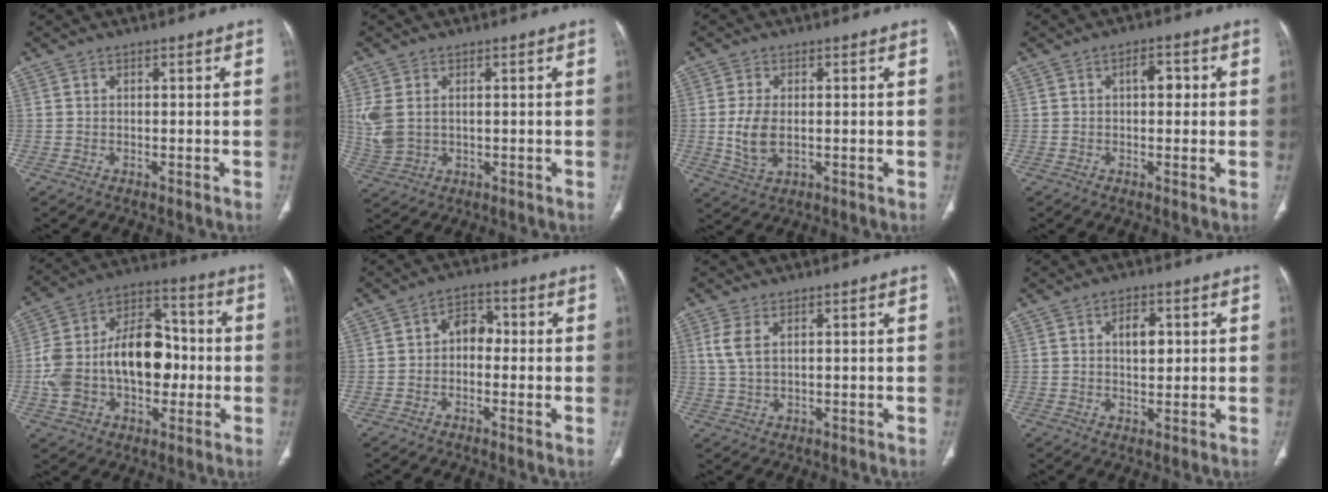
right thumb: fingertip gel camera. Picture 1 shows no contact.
{"total": 6.6, "force": [1.1, 4.5, 4.6], "torque": [-0.117, 0.001, 0.033]}
{"total": 6.0, "force": [-0.1, 3.3, 5.0], "torque": [-0.108, -0.008, 0.003]}
{"total": 4.6, "force": [0.6, 2.2, 4.0], "torque": [-0.048, 0.001, 0.005]}
{"total": 21.5, "force": [-1.9, 13.7, 16.5], "torque": [-0.271, 0.049, -0.026]}
{"total": 4.8, "force": [-0.3, 3.4, 3.4], "torque": [-0.028, 0.021, -0.021]}
{"total": 4.3, "force": [1.5, 2.1, 3.4], "torque": [-0.080, -0.002, 0.035]}
{"total": 5.1, "force": [1.2, 2.9, 4.0], "torque": [-0.045, -0.008, 0.018]}